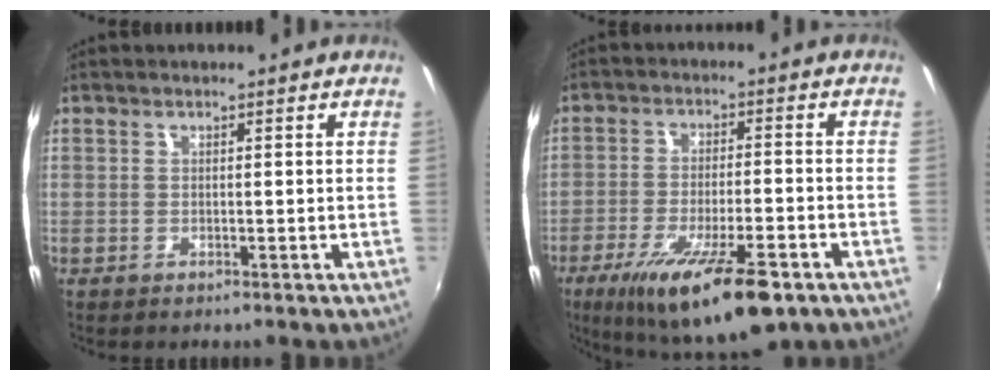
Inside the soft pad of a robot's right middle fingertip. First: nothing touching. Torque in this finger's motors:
{"motor_torque": [1.56, -0.58, 0.69, 0.21]}